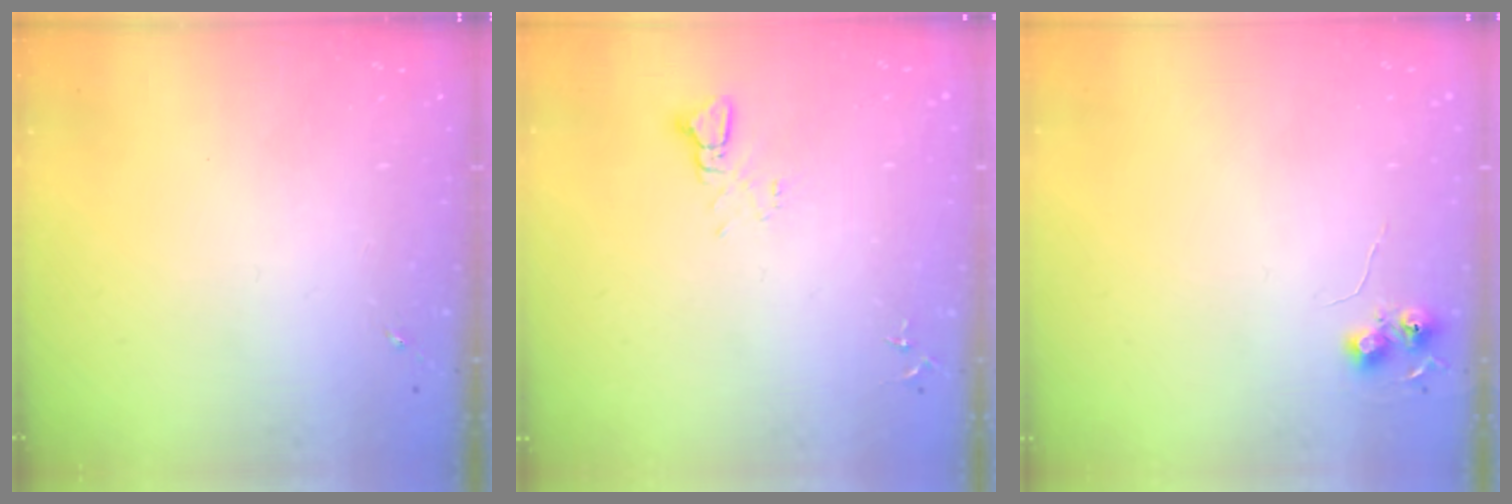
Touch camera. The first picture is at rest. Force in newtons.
{"total": 3.4, "press": 3.4, "slide": 0.4}
{"total": 5.6, "press": 5.6, "slide": 0.8}